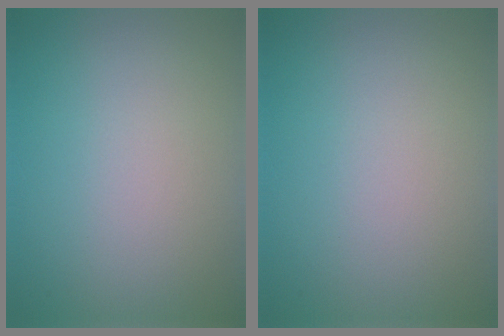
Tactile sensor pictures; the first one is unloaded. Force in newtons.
{"total": 0.0}